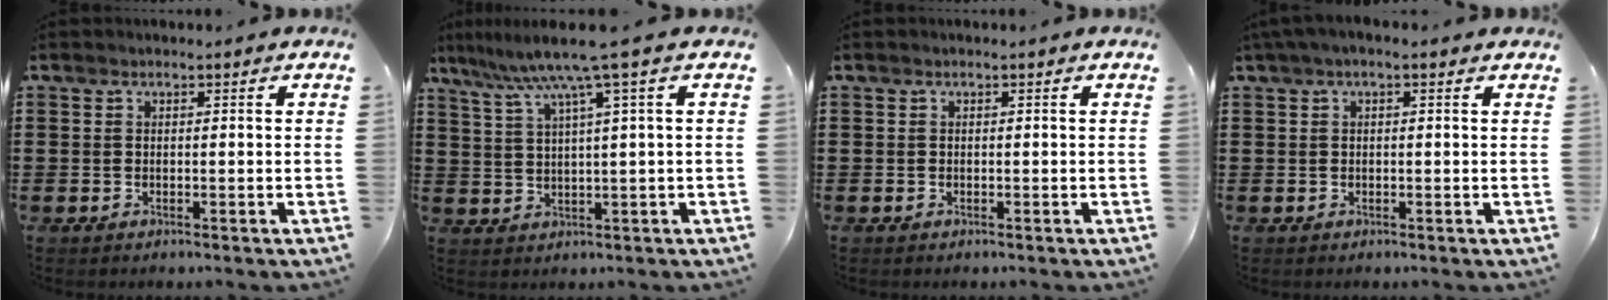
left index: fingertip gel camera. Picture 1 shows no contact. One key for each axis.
{"total": 7.8, "fx": 4.2, "fy": -0.6, "fz": 6.6, "tx": -0.140, "ty": -0.018, "tz": 0.068}
{"total": 0.0}
{"total": 1.3, "fx": 0.2, "fy": 0.4, "fz": 1.3, "tx": -0.024, "ty": 0.002, "tz": 0.003}